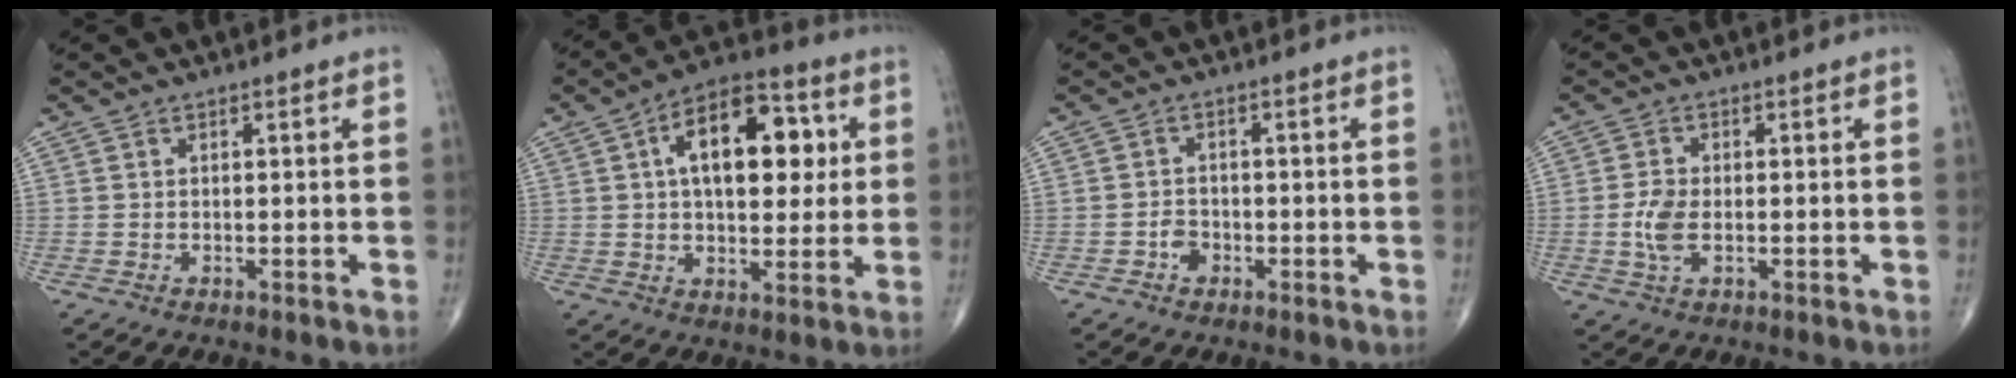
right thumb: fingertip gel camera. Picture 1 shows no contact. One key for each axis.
{"total": 16.8, "fx": 3.8, "fy": 9.0, "fz": 13.7, "tx": -0.173, "ty": 0.012, "tz": 0.051}
{"total": 2.4, "fx": -1.1, "fy": 1.9, "fz": 1.0, "tx": -0.007, "ty": 0.009, "tz": -0.023}
{"total": 4.4, "fx": -0.7, "fy": 2.4, "fz": 3.6, "tx": -0.082, "ty": 0.003, "tz": -0.015}